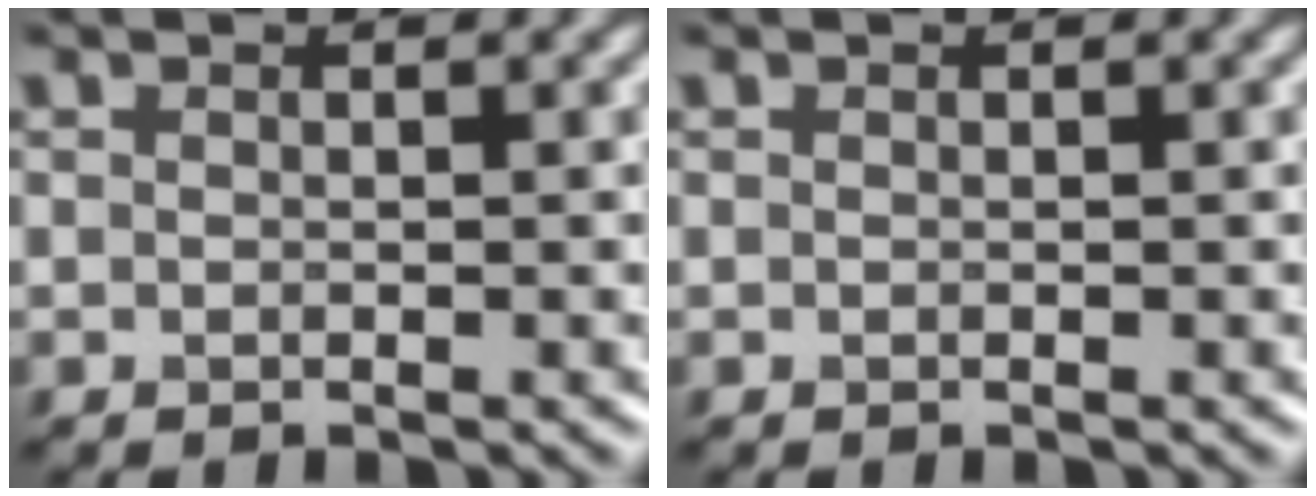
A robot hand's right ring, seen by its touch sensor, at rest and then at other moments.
{"total": 0.0}